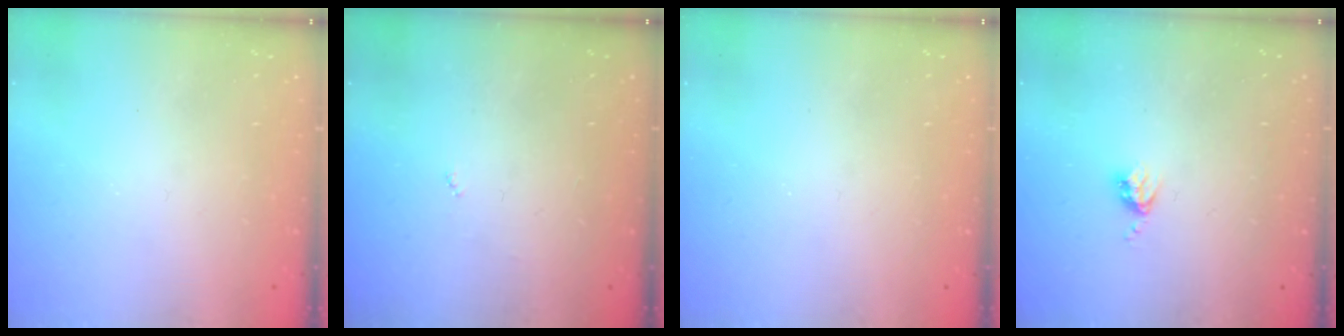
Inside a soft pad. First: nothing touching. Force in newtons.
{"total": 2.7, "press": 2.7, "slide": 0.4}
{"total": 0.0}
{"total": 3.6, "press": 3.6, "slide": 0.4}